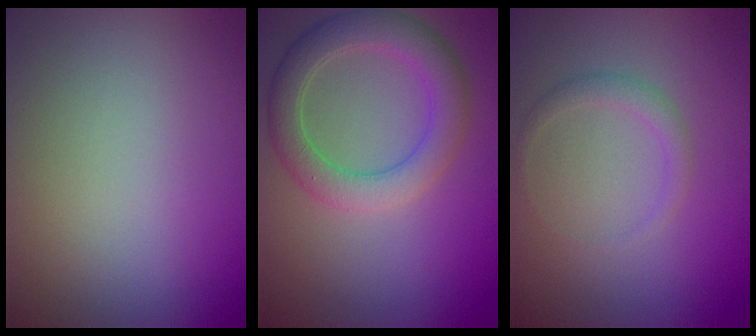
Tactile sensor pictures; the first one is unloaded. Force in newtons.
{"total": 4.6, "press": 4.6, "slide": 0.1}
{"total": 1.3, "press": 1.3, "slide": 0.0}